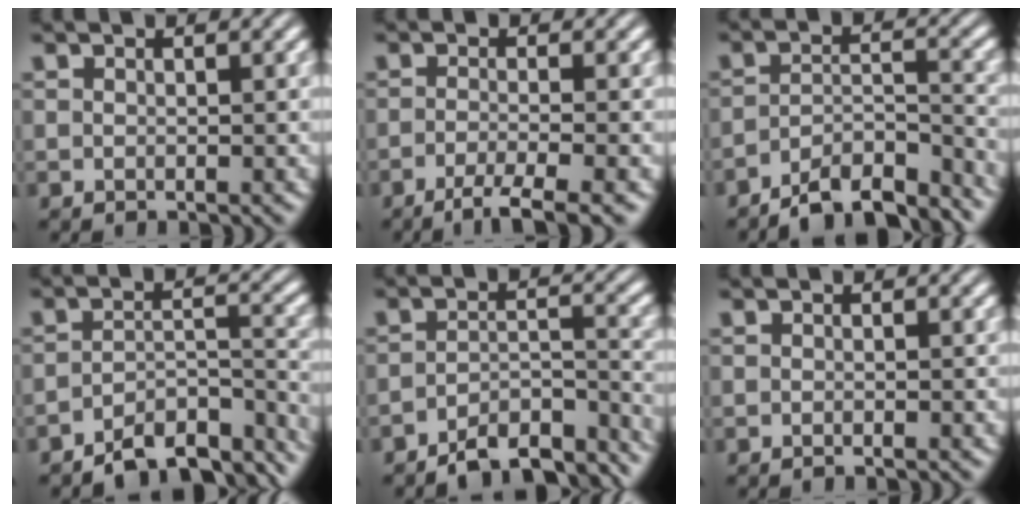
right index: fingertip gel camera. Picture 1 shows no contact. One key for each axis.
{"total": 4.2, "fx": -3.1, "fy": 0.3, "fz": 2.8, "tx": -0.044, "ty": -0.013, "tz": -0.045}
{"total": 7.5, "fx": -6.9, "fy": 1.4, "fz": 2.6, "tx": -0.027, "ty": -0.020, "tz": -0.104}
{"total": 8.6, "fx": -7.7, "fy": 1.9, "fz": 3.2, "tx": -0.025, "ty": -0.024, "tz": -0.111}
{"total": 7.9, "fx": -7.2, "fy": 1.4, "fz": 2.8, "tx": -0.017, "ty": -0.020, "tz": -0.107}
{"total": 0.6, "fx": -0.5, "fy": -0.4, "fz": 0.0, "tx": -0.002, "ty": 0.000, "tz": -0.009}